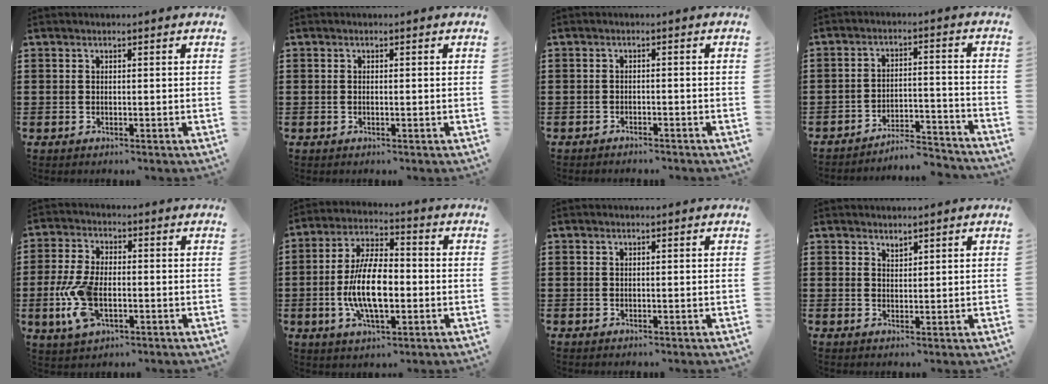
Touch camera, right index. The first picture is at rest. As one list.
[{"total": 0.0}, {"total": 1.4, "force": [-1.4, 0.2, 0.0], "torque": [-0.006, 0.001, -0.031]}, {"total": 5.5, "force": [-5.4, 0.4, 1.1], "torque": [-0.019, 0.007, -0.109]}, {"total": 8.3, "force": [-2.0, 4.1, 6.9], "torque": [-0.172, -0.013, -0.042]}, {"total": 11.1, "force": [-1.9, 4.8, 9.8], "torque": [-0.214, -0.003, -0.039]}, {"total": 0.0}, {"total": 1.4, "force": [1.3, 0.2, 0.0], "torque": [-0.003, -0.003, 0.027]}]